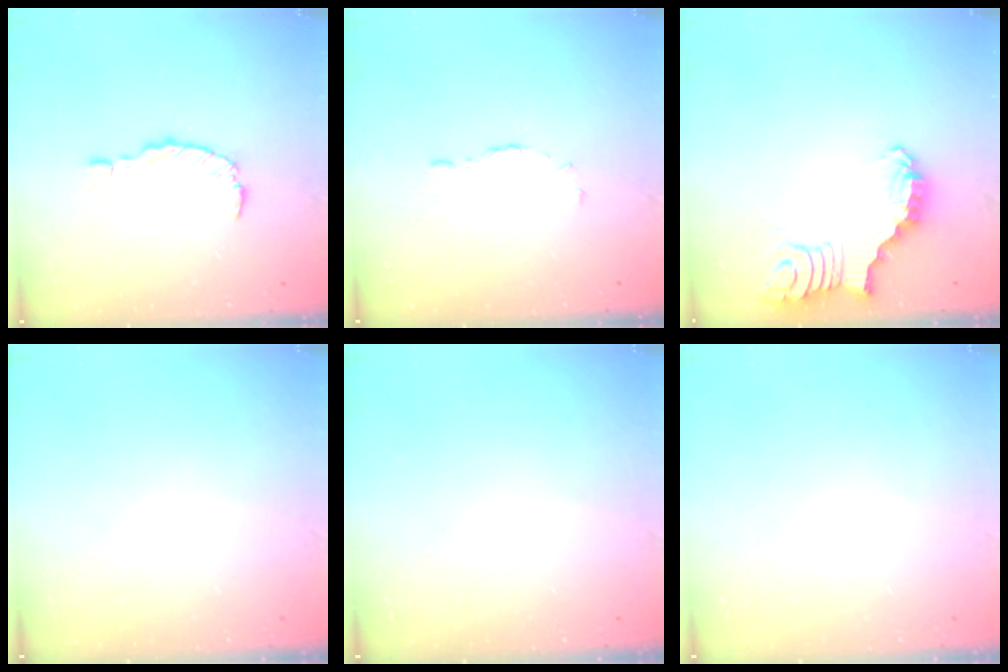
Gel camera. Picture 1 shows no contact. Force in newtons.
{"total": 2.9, "press": 2.9, "slide": 0.2}
{"total": 2.6, "press": 2.5, "slide": 0.5}
{"total": 0.0}
{"total": 0.0}
{"total": 0.0}